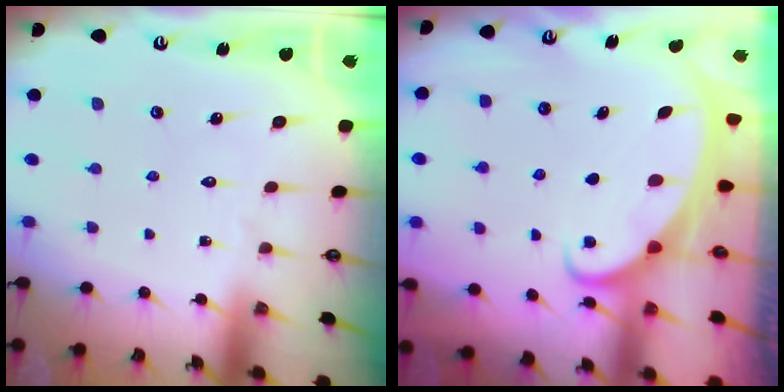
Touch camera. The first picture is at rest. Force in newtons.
{"total": 2.1, "press": 2.1, "slide": 0.3}